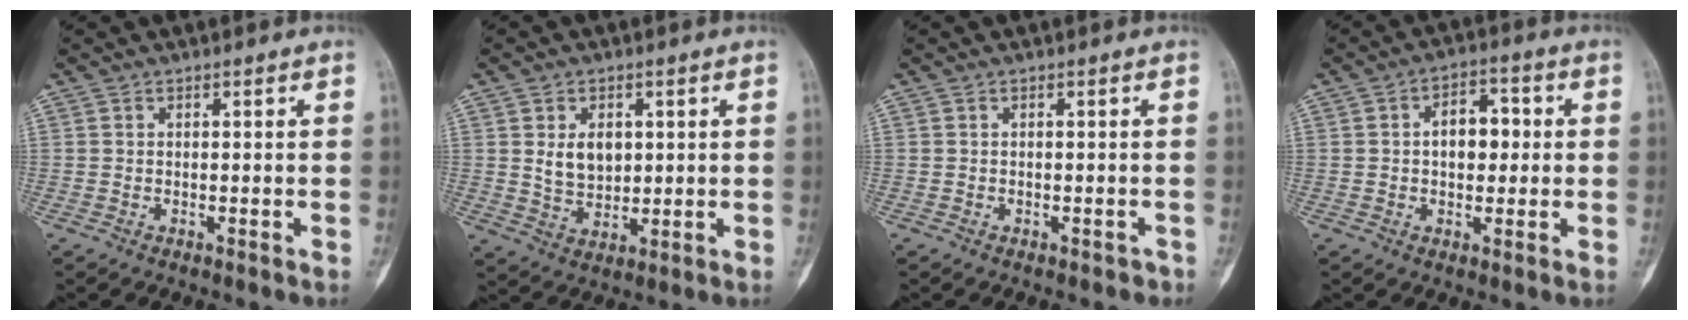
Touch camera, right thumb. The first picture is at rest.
{"total": 6.5, "force": [1.5, 4.6, 4.4], "torque": [-0.055, -0.014, 0.036]}
{"total": 1.1, "force": [-0.8, 0.7, 0.3], "torque": [-0.006, 0.008, -0.009]}
{"total": 7.5, "force": [0.6, 4.8, 5.7], "torque": [-0.063, 0.017, 0.004]}